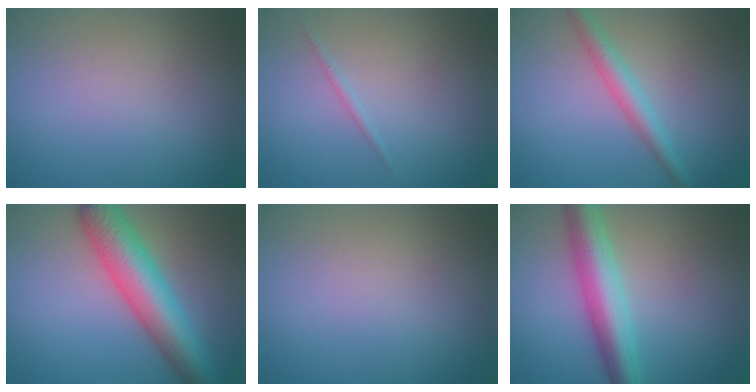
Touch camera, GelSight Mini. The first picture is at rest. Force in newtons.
{"total": 0.6, "press": 0.6, "slide": 0.0}
{"total": 2.7, "press": 2.7, "slide": 0.1}
{"total": 7.9, "press": 7.9, "slide": 0.3}
{"total": 0.0}
{"total": 6.0, "press": 6.0, "slide": 0.2}